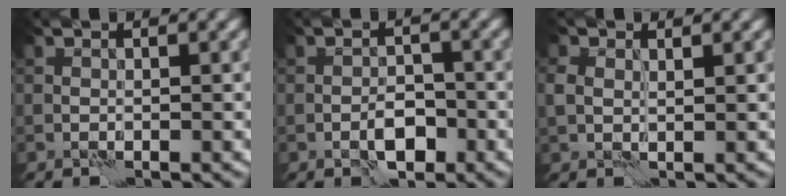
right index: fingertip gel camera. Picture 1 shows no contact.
{"total": 2.6, "force": [-1.5, 1.1, 1.8], "torque": [-0.026, 0.006, -0.025]}
{"total": 1.8, "force": [0.7, 1.2, 1.1], "torque": [-0.029, 0.005, 0.012]}